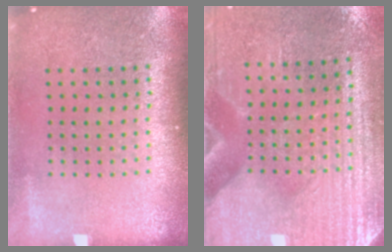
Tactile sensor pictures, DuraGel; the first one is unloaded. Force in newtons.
{"total": 3.1, "press": 2.8, "slide": 1.4}